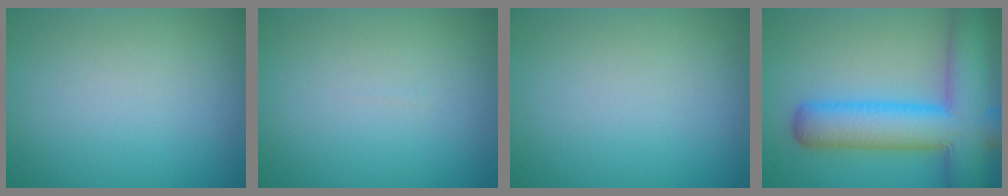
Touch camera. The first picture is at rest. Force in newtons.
{"total": 0.0}
{"total": 0.0}
{"total": 9.8, "press": 9.8, "slide": 0.4}